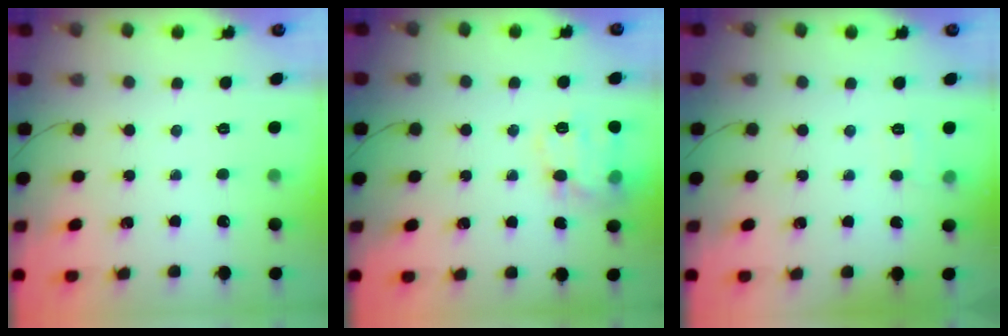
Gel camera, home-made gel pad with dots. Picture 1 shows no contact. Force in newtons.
{"total": 12.7, "press": 12.7, "slide": 0.5}
{"total": 3.2, "press": 2.8, "slide": 1.6}